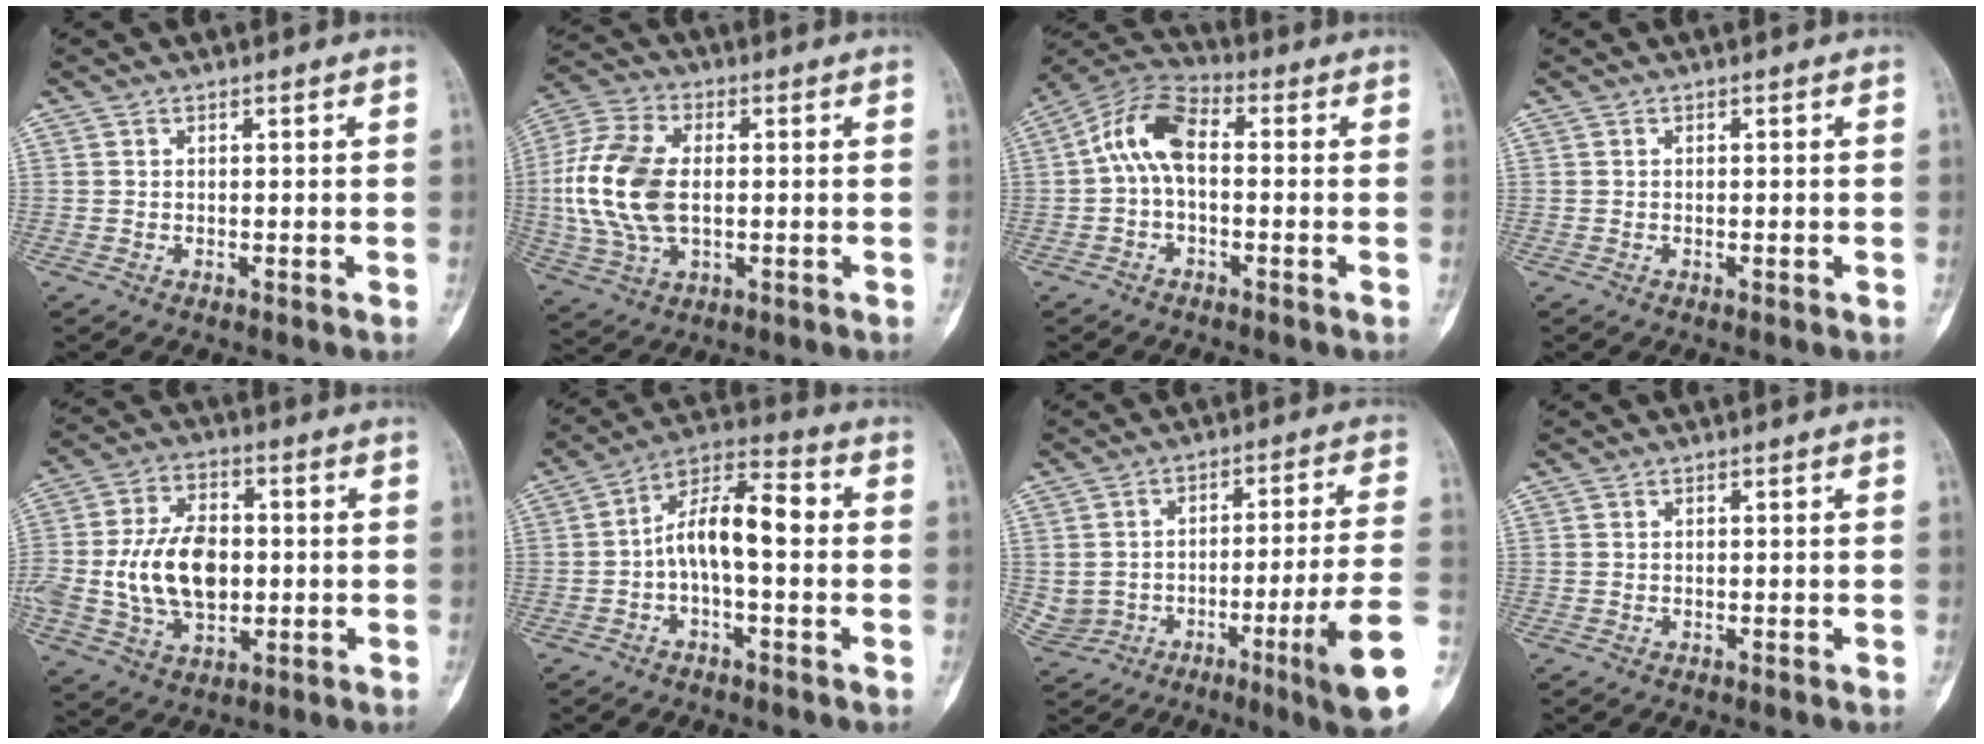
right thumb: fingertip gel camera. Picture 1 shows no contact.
{"total": 15.7, "force": [0.1, 9.5, 12.5], "torque": [-0.269, 0.010, 0.002]}
{"total": 9.6, "force": [0.1, 5.4, 7.9], "torque": [-0.149, 0.032, -0.013]}
{"total": 0.9, "force": [-0.2, 0.2, 0.9], "torque": [-0.014, 0.000, -0.002]}
{"total": 15.3, "force": [-0.5, 10.0, 11.5], "torque": [-0.196, 0.011, -0.002]}
{"total": 11.5, "force": [-0.6, 5.1, 10.3], "torque": [-0.170, 0.047, -0.018]}
{"total": 15.6, "force": [-4.7, 2.7, 14.7], "torque": [-0.218, 0.026, -0.063]}
{"total": 0.0}